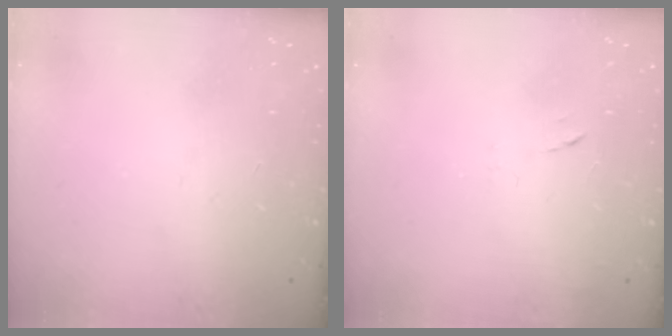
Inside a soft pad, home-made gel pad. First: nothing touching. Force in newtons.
{"total": 7.2, "press": 7.2, "slide": 0.6}